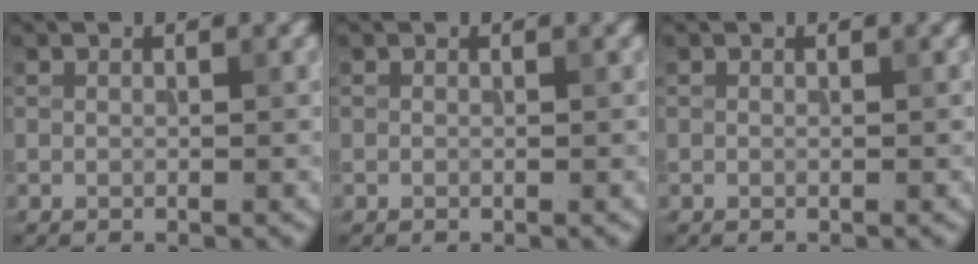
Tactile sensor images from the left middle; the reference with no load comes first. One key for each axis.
{"total": 0.0}
{"total": 0.0}